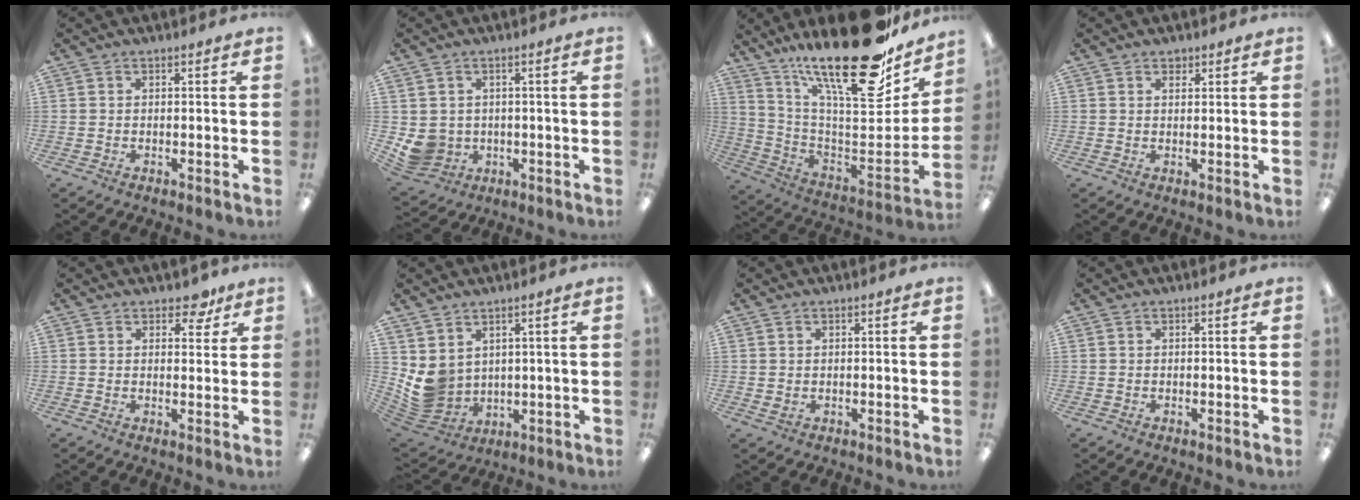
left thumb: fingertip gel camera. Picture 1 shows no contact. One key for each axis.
{"total": 5.2, "fx": 0.1, "fy": 5.1, "fz": 1.3, "tx": -0.043, "ty": 0.001, "tz": 0.008}
{"total": 28.7, "fx": 20.5, "fy": 7.9, "fz": 18.5, "tx": -0.278, "ty": -0.143, "tz": 0.341}
{"total": 1.2, "fx": 1.0, "fy": 0.6, "fz": 0.4, "tx": -0.002, "ty": -0.003, "tz": 0.018}
{"total": 4.9, "fx": 3.4, "fy": 2.8, "fz": 2.3, "tx": -0.014, "ty": -0.013, "tz": 0.056}
{"total": 7.0, "fx": 2.8, "fy": 6.0, "fz": 2.4, "tx": -0.077, "ty": -0.027, "tz": 0.062}
{"total": 0.8, "fx": 0.3, "fy": 0.5, "fz": 0.5, "tx": -0.005, "ty": -0.001, "tz": 0.004}
{"total": 0.0}